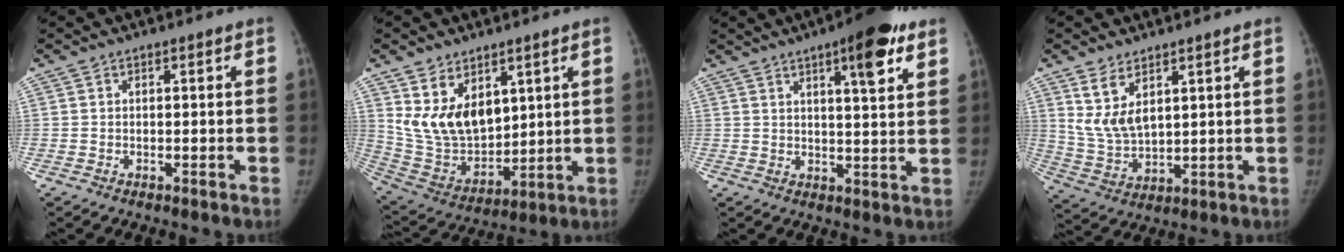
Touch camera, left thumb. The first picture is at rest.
{"total": 14.4, "force": [6.4, 9.1, 9.1], "torque": [-0.132, -0.036, 0.150]}
{"total": 11.0, "force": [6.0, 2.7, 8.8], "torque": [-0.107, -0.025, 0.078]}
{"total": 8.2, "force": [4.2, 4.1, 5.8], "torque": [-0.105, -0.020, 0.098]}